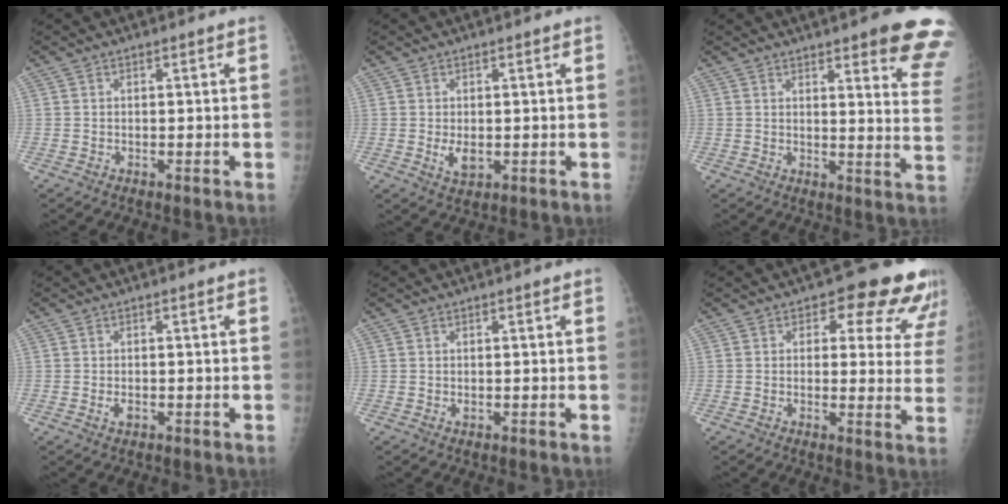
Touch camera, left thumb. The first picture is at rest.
{"total": 3.3, "force": [-0.1, 1.8, 2.8], "torque": [-0.042, -0.008, 0.006]}
{"total": 15.4, "force": [10.3, 3.2, 10.9], "torque": [-0.105, -0.054, 0.108]}
{"total": 1.5, "force": [-0.2, 0.8, 1.3], "torque": [-0.022, 0.002, 0.000]}
{"total": 0.8, "force": [0.3, 0.3, 0.7], "torque": [-0.014, 0.001, 0.007]}
{"total": 12.9, "force": [8.8, 6.5, 6.9], "torque": [-0.015, -0.036, 0.080]}